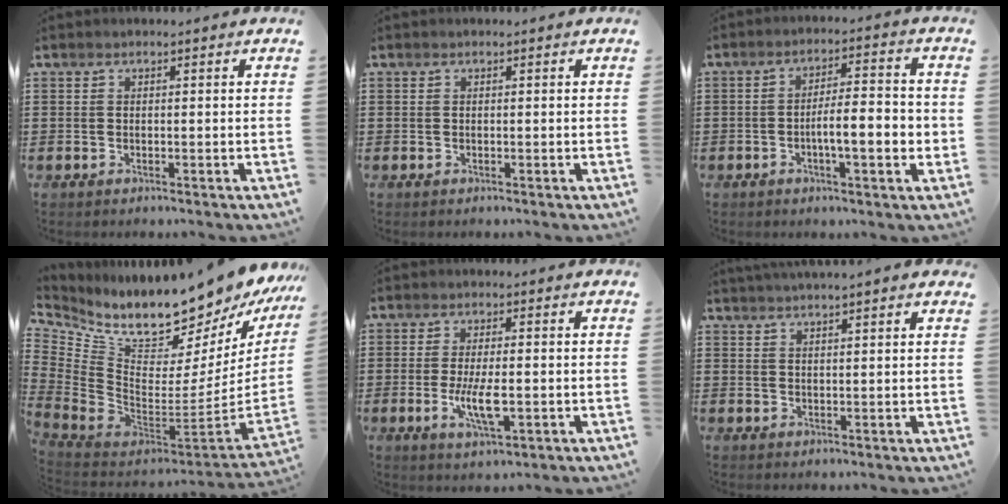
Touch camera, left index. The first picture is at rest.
{"total": 0.0}
{"total": 6.4, "force": [-1.6, 1.5, 6.0], "torque": [-0.097, 0.001, -0.033]}
{"total": 12.0, "force": [11.4, 1.9, 3.1], "torque": [-0.085, -0.123, 0.190]}
{"total": 6.5, "force": [-1.3, 1.9, 6.0], "torque": [-0.129, -0.012, -0.028]}
{"total": 2.1, "force": [2.0, -0.1, 0.6], "torque": [-0.017, -0.001, 0.038]}